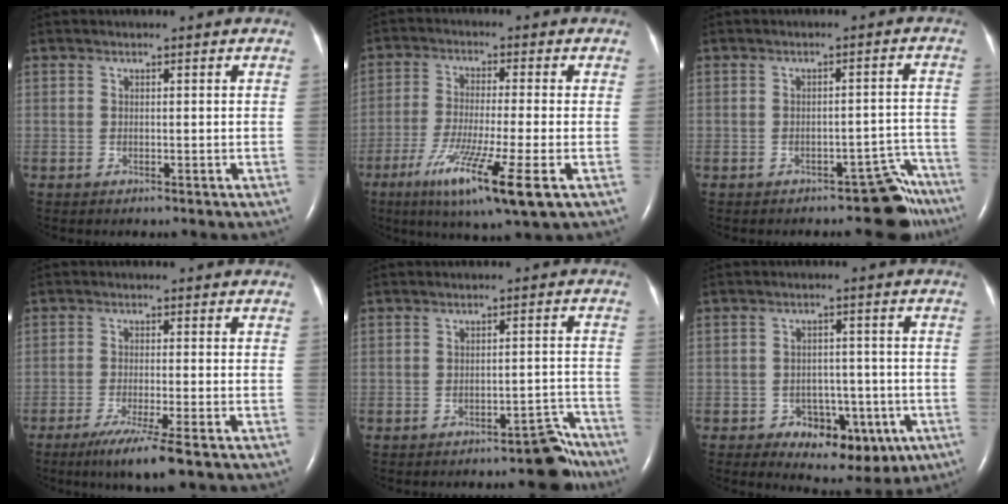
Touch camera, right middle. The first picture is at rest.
{"total": 12.5, "force": [-5.7, 0.2, 11.1], "torque": [-0.208, -0.040, -0.094]}
{"total": 5.3, "force": [-4.7, 2.1, 1.5], "torque": [0.013, 0.036, -0.060]}
{"total": 6.9, "force": [-4.4, -0.5, 5.3], "torque": [-0.093, -0.022, -0.076]}
{"total": 4.3, "force": [-3.9, 1.4, 1.4], "torque": [0.002, 0.022, -0.048]}
{"total": 8.7, "force": [-3.6, 5.9, 5.4], "torque": [-0.062, 0.016, -0.036]}